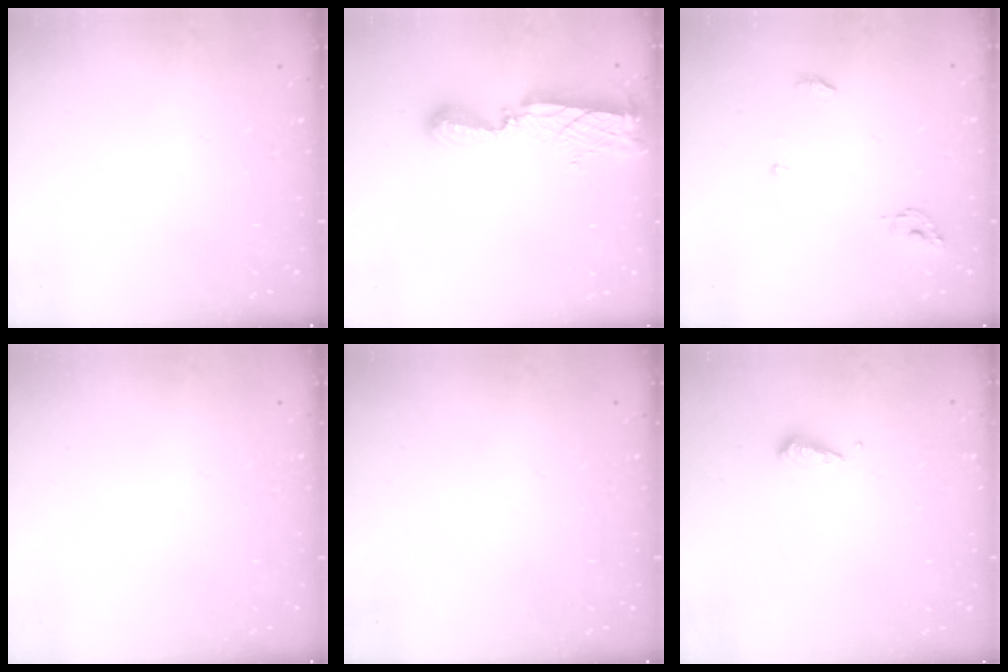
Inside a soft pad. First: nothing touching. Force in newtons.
{"total": 8.4, "press": 8.4, "slide": 0.8}
{"total": 4.3, "press": 4.3, "slide": 0.4}
{"total": 0.0}
{"total": 0.0}
{"total": 3.8, "press": 3.7, "slide": 0.3}